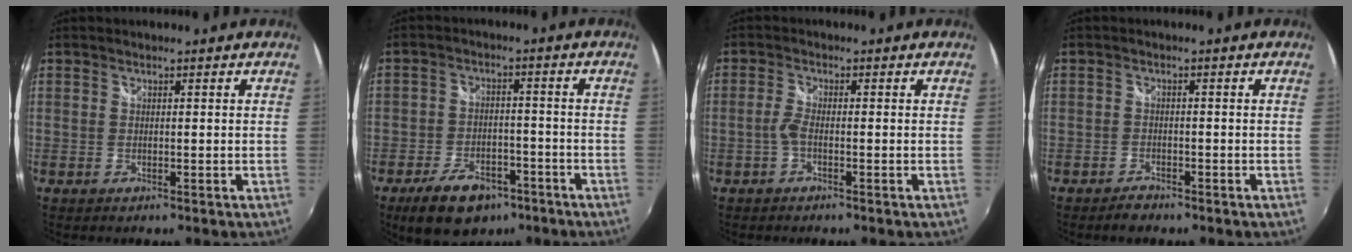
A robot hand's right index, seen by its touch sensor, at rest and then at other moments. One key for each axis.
{"total": 11.4, "fx": -7.4, "fy": 6.6, "fz": 5.7, "tx": -0.134, "ty": 0.004, "tz": -0.111}
{"total": 2.1, "fx": -1.0, "fy": 0.4, "fz": 1.8, "tx": -0.044, "ty": 0.002, "tz": -0.024}
{"total": 2.3, "fx": -1.9, "fy": 1.0, "fz": 0.7, "tx": -0.020, "ty": 0.001, "tz": -0.033}